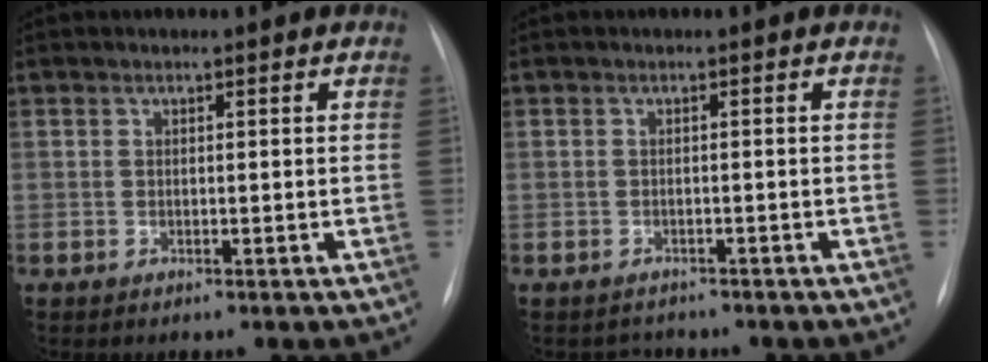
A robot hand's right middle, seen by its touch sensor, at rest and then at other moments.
{"total": 1.6, "force": [-1.5, 0.5, -0.5], "torque": [0.009, -0.003, -0.020]}